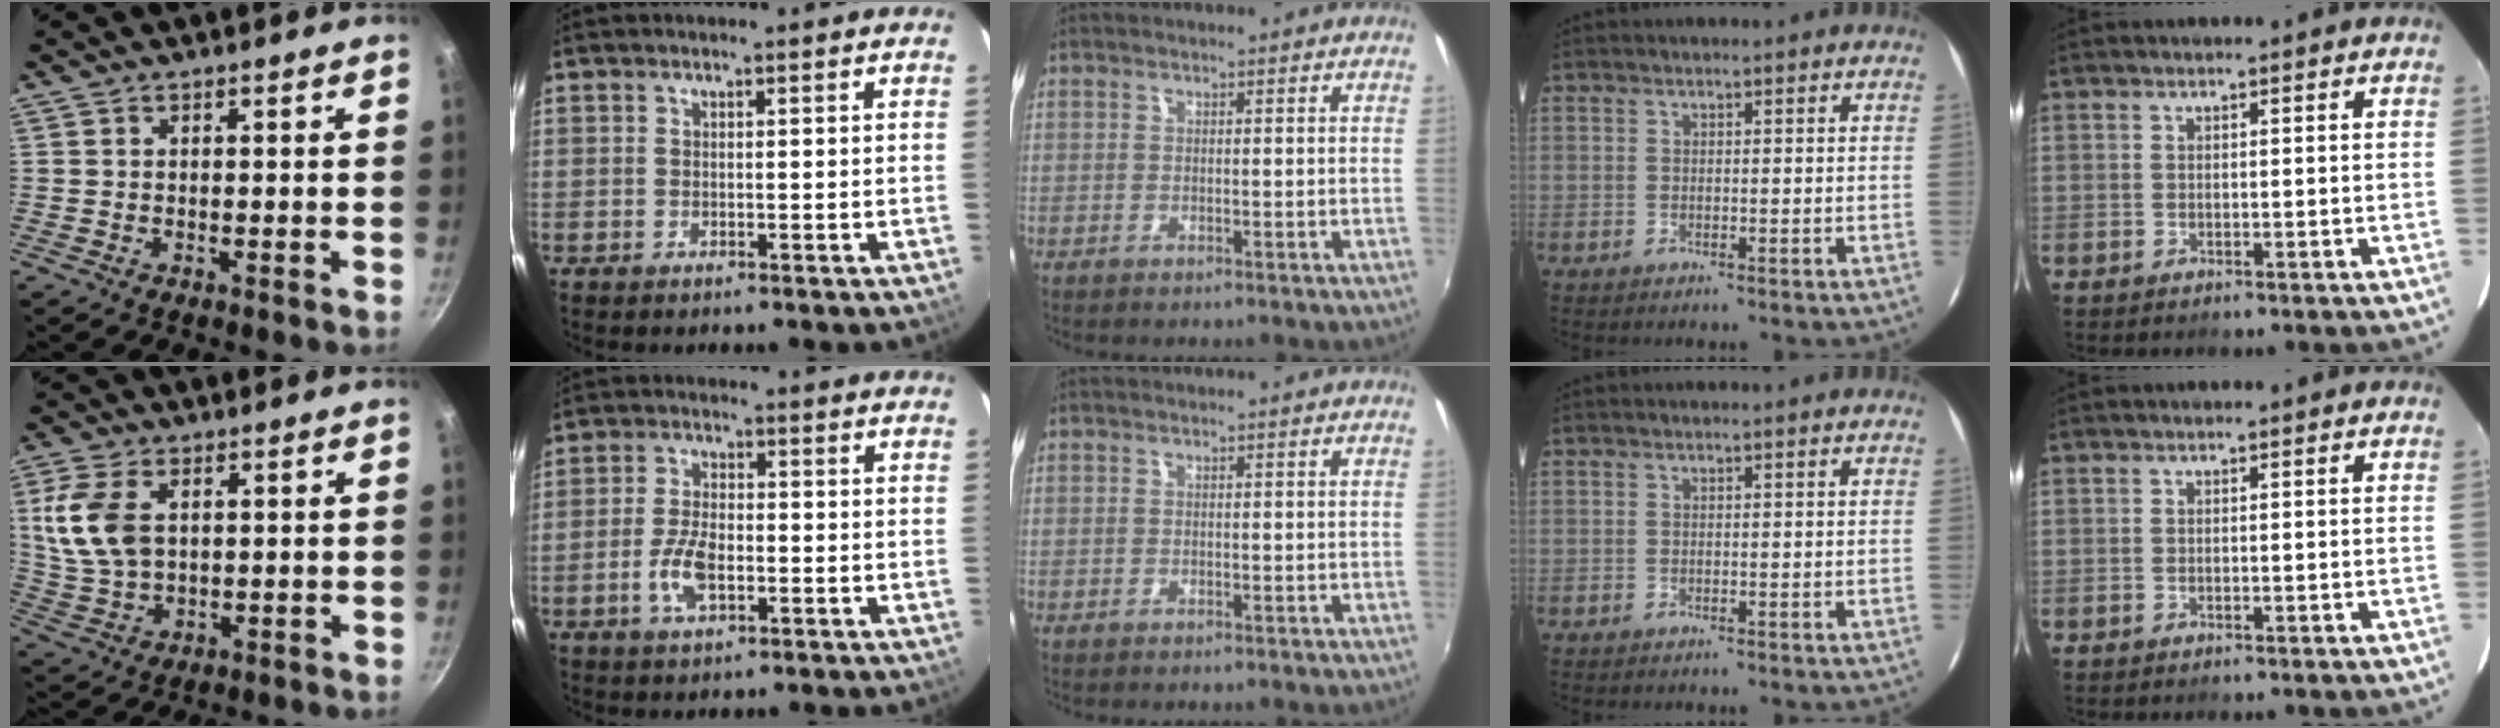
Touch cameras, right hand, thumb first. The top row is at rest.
{"thumb": {"total": 11.1, "force": [2.5, 7.1, 8.2], "torque": [-0.158, -0.005, 0.055]}, "index": {"total": 6.5, "force": [-2.3, 3.3, 5.1], "torque": [-0.109, 0.000, -0.042]}}